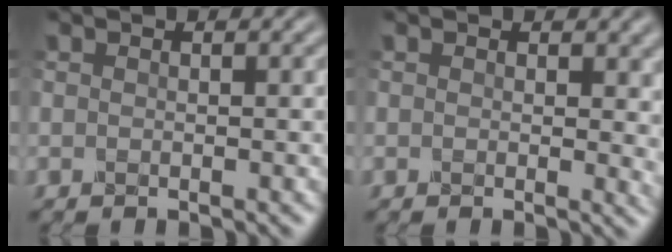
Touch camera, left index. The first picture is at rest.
{"total": 3.5, "force": [0.2, 2.2, 2.7], "torque": [-0.020, 0.004, -0.002]}